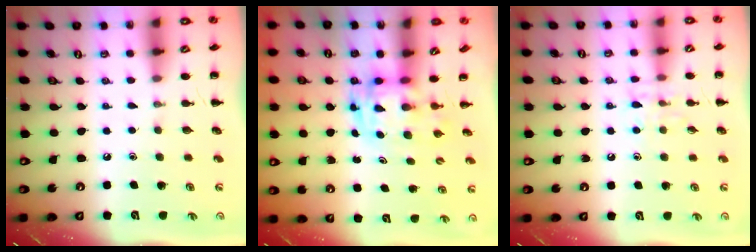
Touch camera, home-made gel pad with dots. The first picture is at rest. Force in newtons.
{"total": 2.9, "press": 2.9, "slide": 0.6}
{"total": 7.1, "press": 7.0, "slide": 0.9}